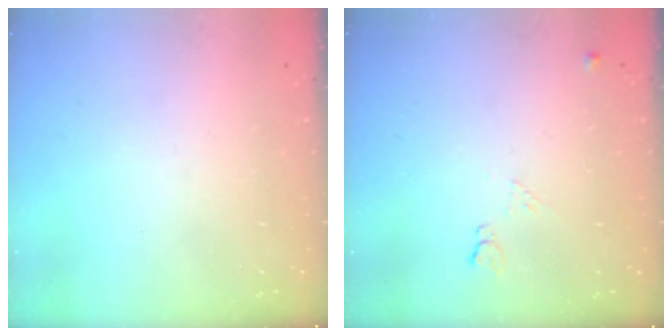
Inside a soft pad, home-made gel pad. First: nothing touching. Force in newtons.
{"total": 5.2, "press": 5.1, "slide": 1.2}